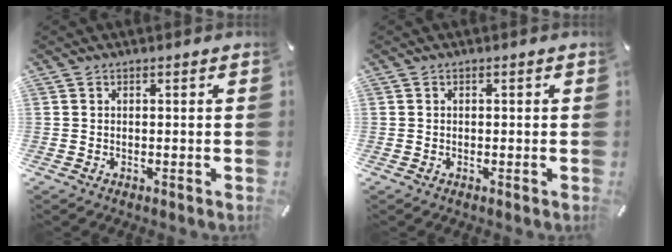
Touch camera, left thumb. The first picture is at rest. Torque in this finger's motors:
{"motor_torque": [-0.24, -0.19, -0.28, 0.10, 0.01]}